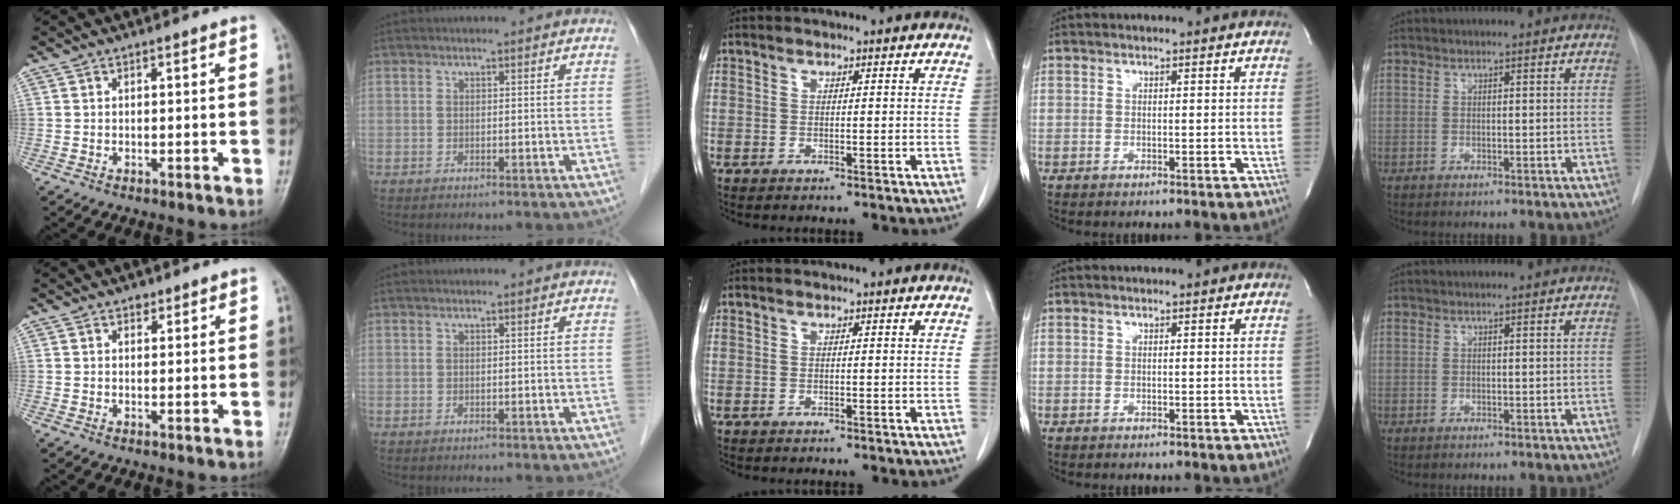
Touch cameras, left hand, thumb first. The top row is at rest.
{"thumb": {"total": 1.2, "force": [0.8, 0.8, 0.4], "torque": [0.003, -0.005, 0.010]}}